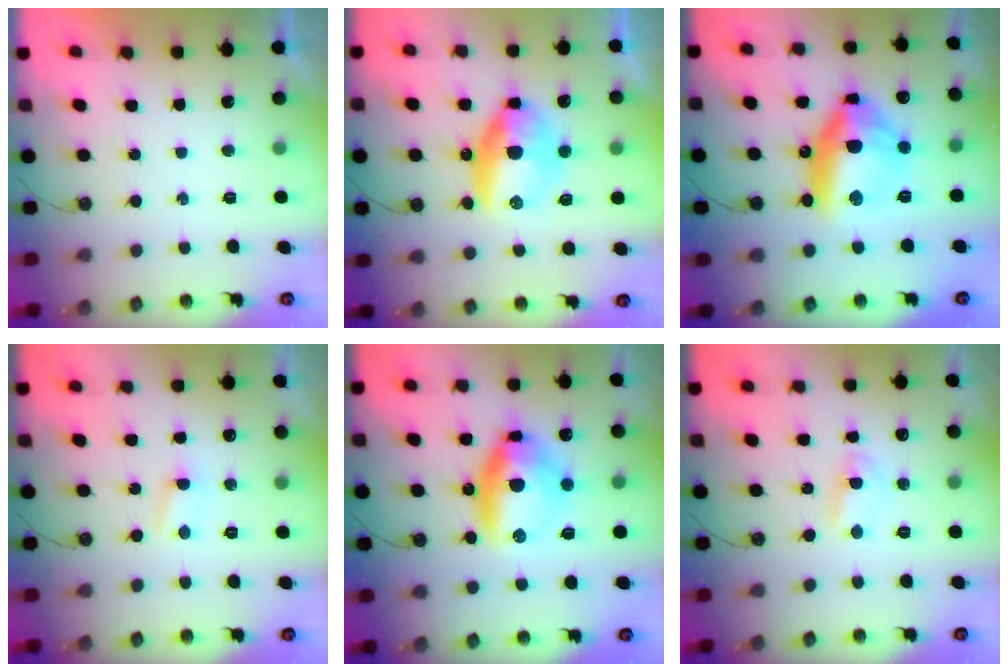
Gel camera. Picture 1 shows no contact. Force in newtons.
{"total": 11.5, "press": 11.5, "slide": 0.7}
{"total": 16.1, "press": 15.9, "slide": 2.9}
{"total": 2.6, "press": 2.6, "slide": 0.4}
{"total": 14.1, "press": 13.9, "slide": 1.9}
{"total": 2.8, "press": 2.8, "slide": 0.3}